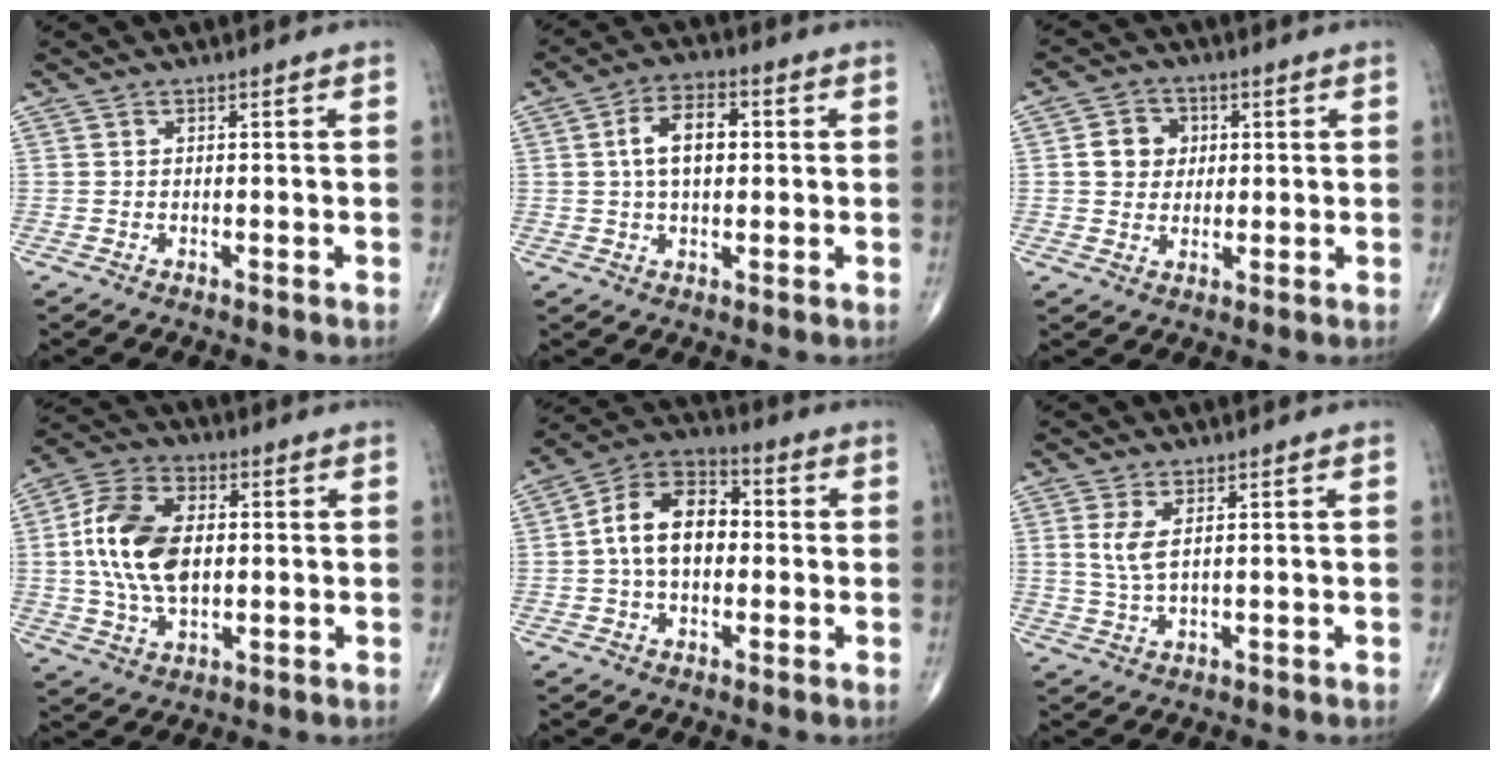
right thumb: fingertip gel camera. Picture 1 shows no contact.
{"total": 8.6, "force": [1.2, 4.9, 6.9], "torque": [-0.112, 0.015, 0.017]}
{"total": 6.2, "force": [1.0, 5.5, 2.7], "torque": [-0.015, 0.001, 0.013]}
{"total": 15.2, "force": [0.9, 9.1, 12.1], "torque": [-0.232, 0.011, 0.016]}
{"total": 12.5, "force": [0.2, 8.2, 9.4], "torque": [-0.150, 0.031, -0.007]}
{"total": 4.0, "force": [1.3, 1.3, 3.5], "torque": [-0.082, -0.009, 0.033]}